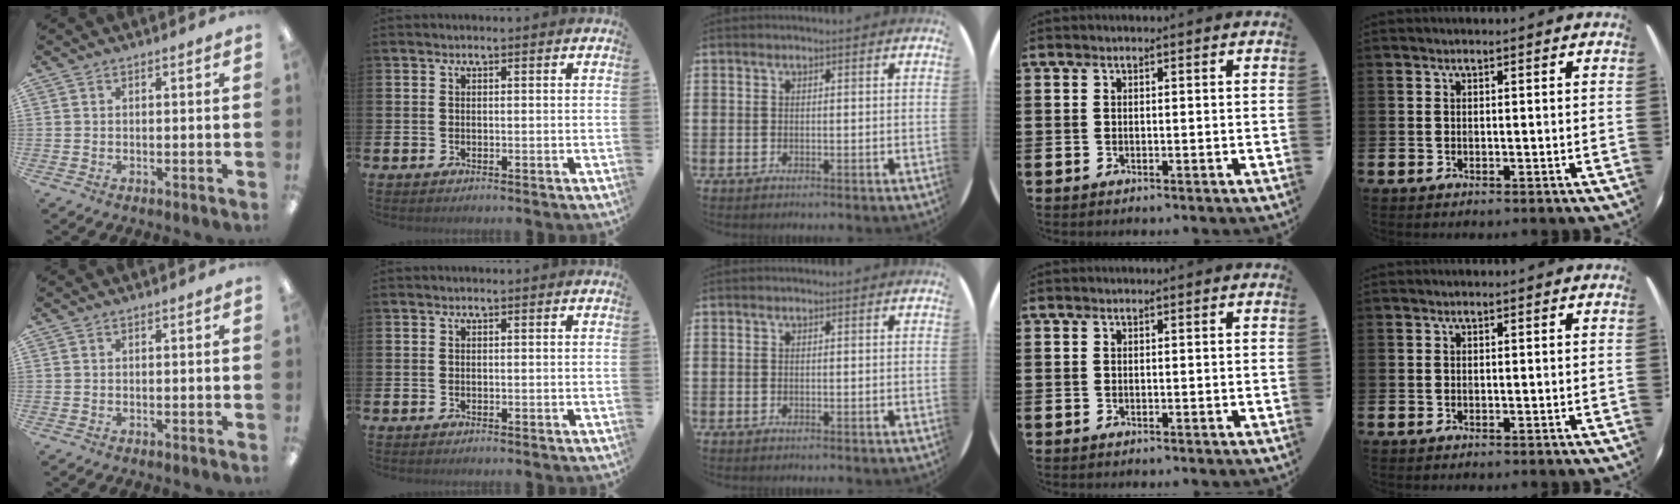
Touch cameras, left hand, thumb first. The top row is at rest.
{}